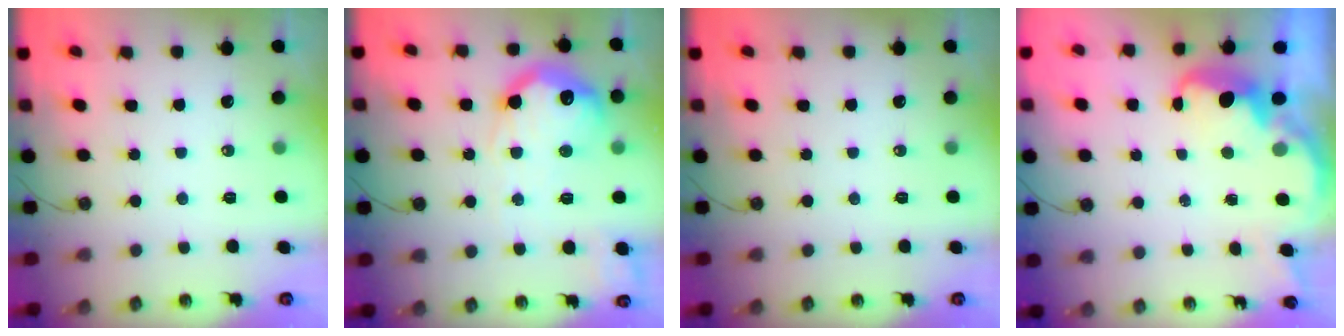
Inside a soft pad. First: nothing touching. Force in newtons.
{"total": 21.5, "press": 21.5, "slide": 1.8}
{"total": 0.0}
{"total": 3.5, "press": 3.4, "slide": 0.6}